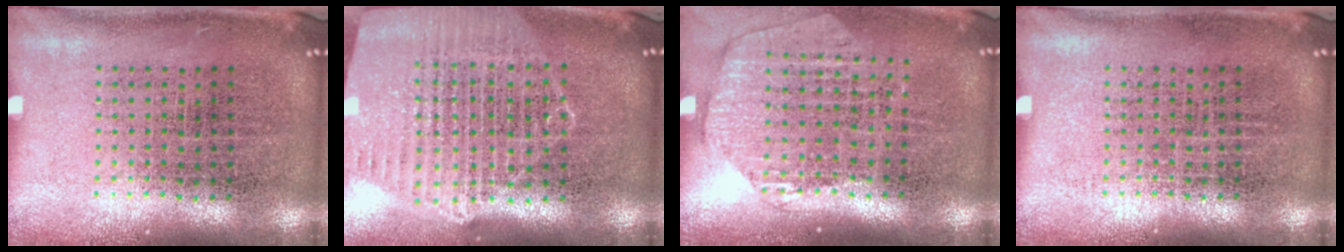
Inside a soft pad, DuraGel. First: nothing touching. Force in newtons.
{"total": 1.8, "press": 1.7, "slide": 0.6}
{"total": 1.6, "press": 1.4, "slide": 0.7}
{"total": 0.0}